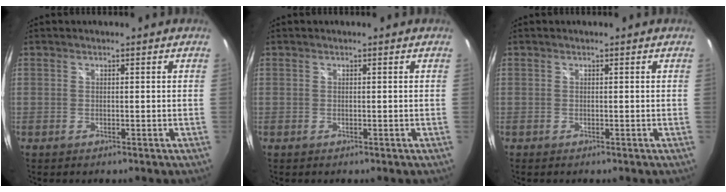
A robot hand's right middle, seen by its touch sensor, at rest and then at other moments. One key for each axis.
{"total": 0.0}
{"total": 0.0}